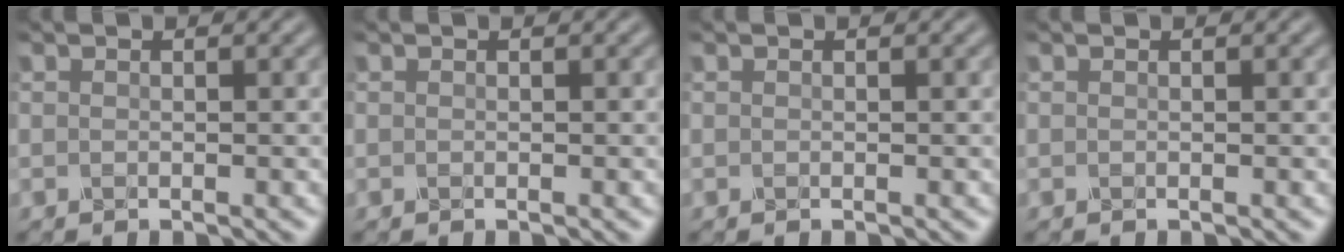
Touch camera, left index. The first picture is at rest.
{"total": 0.0}
{"total": 0.0}
{"total": 0.0}